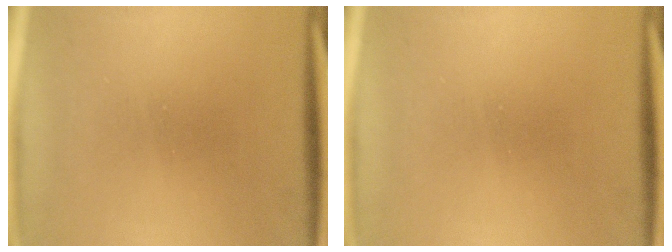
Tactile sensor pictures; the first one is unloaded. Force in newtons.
{"total": 0.0}